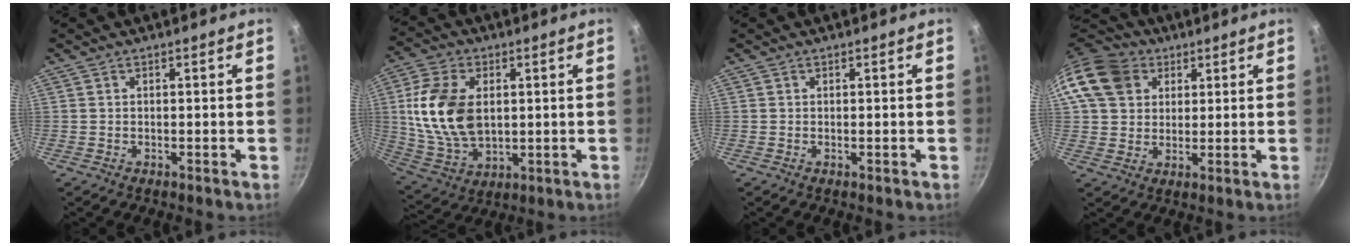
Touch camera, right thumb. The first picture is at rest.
{"total": 16.0, "force": [2.0, 10.2, 12.1], "torque": [-0.219, -0.009, 0.049]}
{"total": 0.0}
{"total": 12.9, "force": [5.2, 10.2, 6.0], "torque": [-0.094, 0.007, 0.086]}